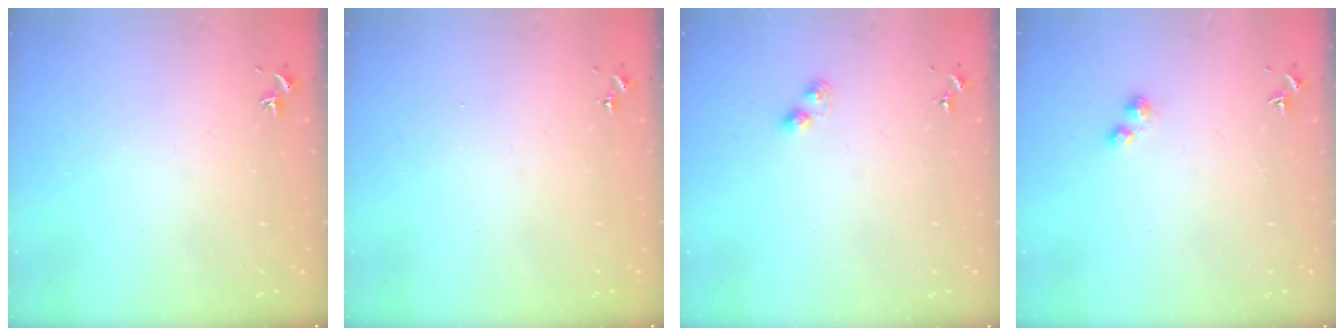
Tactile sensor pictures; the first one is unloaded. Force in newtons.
{"total": 0.0}
{"total": 3.5, "press": 3.5, "slide": 0.2}
{"total": 2.1, "press": 2.1, "slide": 0.4}